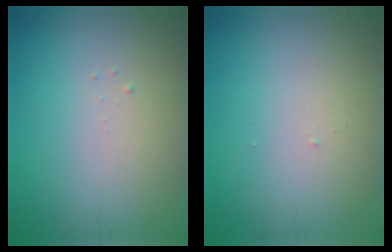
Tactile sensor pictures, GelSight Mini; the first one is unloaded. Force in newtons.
{"total": 0.0}